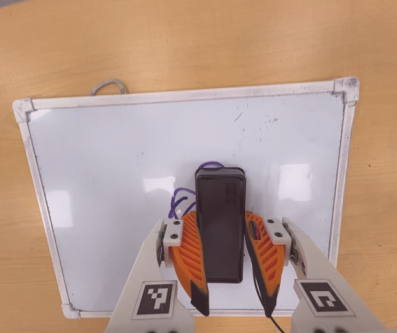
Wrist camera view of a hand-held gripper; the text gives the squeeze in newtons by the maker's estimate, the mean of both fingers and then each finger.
{"total": 10.7, "left": 10.3, "right": 11.1}